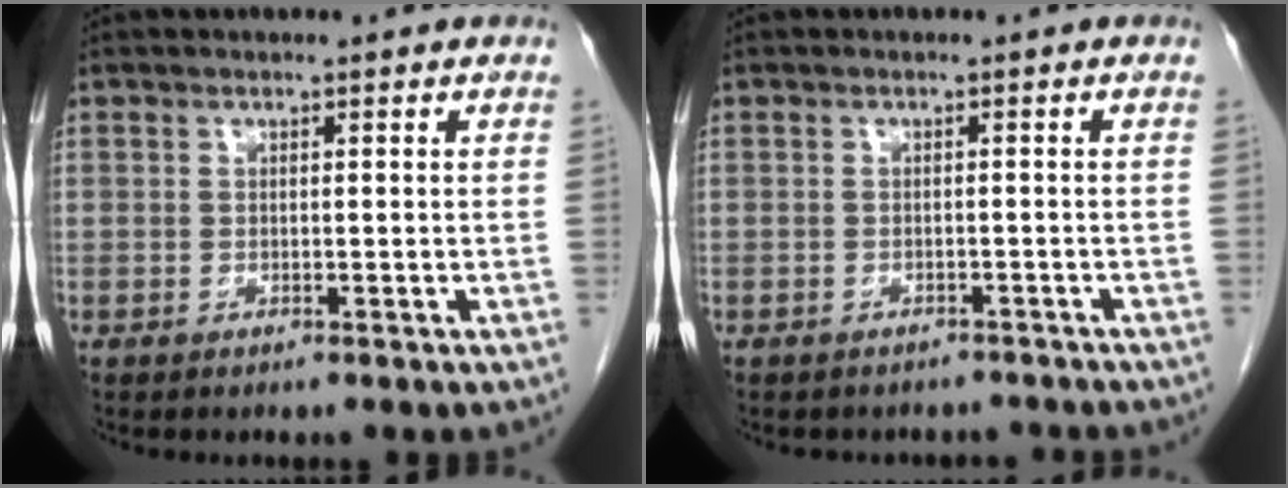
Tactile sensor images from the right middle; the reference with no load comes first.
{"total": 4.7, "force": [-4.3, 1.9, 0.4], "torque": [-0.009, 0.004, -0.047]}